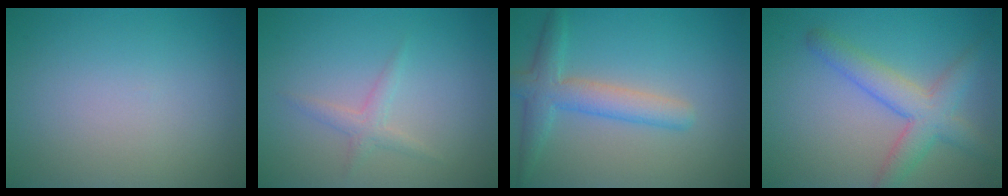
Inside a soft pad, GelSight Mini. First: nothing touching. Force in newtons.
{"total": 1.5, "press": 1.5, "slide": 0.0}
{"total": 3.9, "press": 3.9, "slide": 0.1}
{"total": 4.5, "press": 4.5, "slide": 0.2}